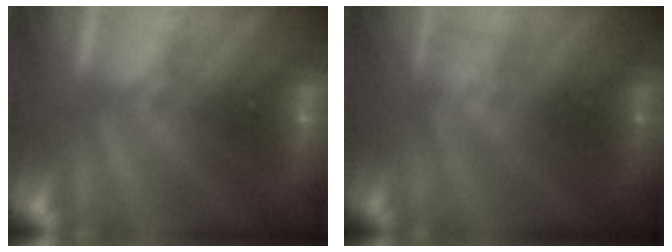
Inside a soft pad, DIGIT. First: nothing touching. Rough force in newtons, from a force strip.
{"total": 2.8}